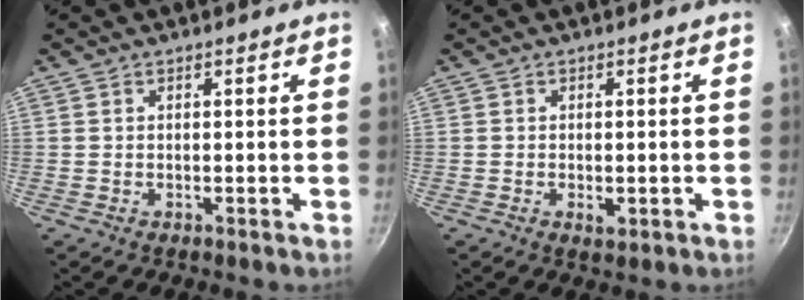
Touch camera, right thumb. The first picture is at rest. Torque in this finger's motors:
{"motor_torque": [-0.53, -0.07, -0.33, 0.41, 0.08]}